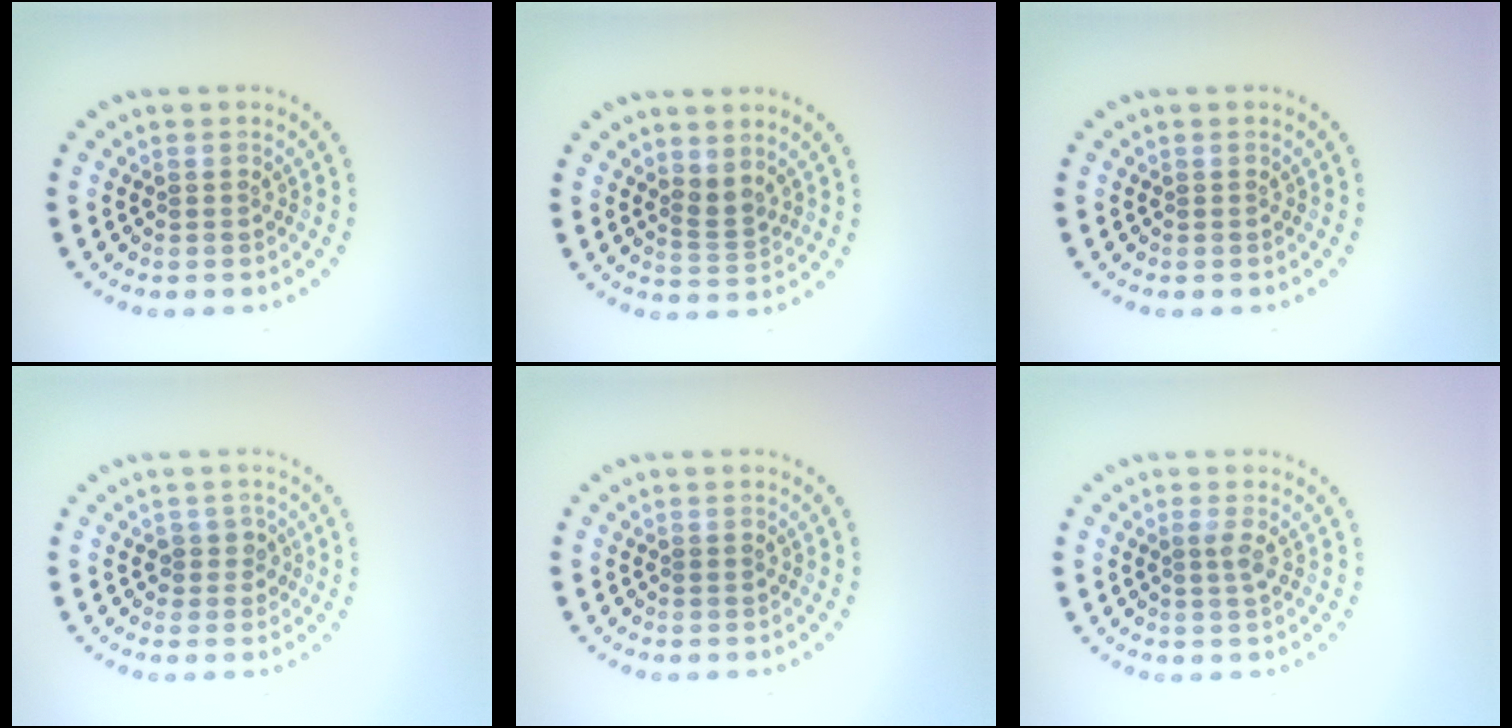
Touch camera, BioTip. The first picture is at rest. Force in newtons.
{"total": 1.8, "press": 1.3, "slide": 1.3}
{"total": 0.0}
{"total": 1.5, "press": 1.2, "slide": 0.9}
{"total": 0.5, "press": 0.5, "slide": 0.1}
{"total": 1.1, "press": 0.9, "slide": 0.5}